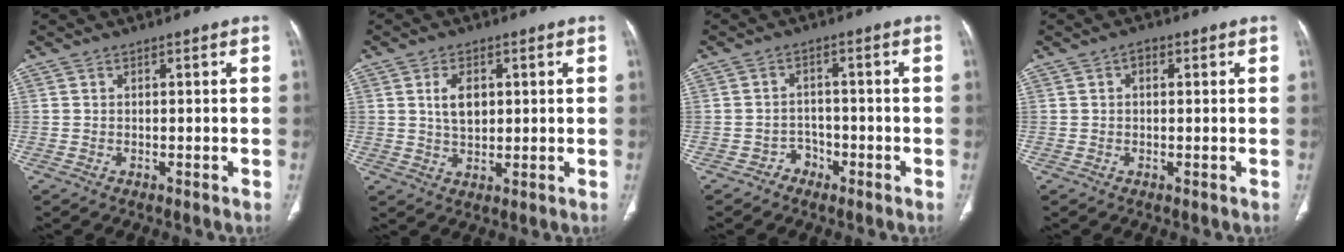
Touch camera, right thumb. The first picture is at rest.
{"total": 5.2, "force": [1.3, 3.2, 3.9], "torque": [-0.061, -0.006, 0.027]}
{"total": 2.9, "force": [-1.9, 2.2, 0.2], "torque": [0.009, 0.021, -0.035]}
{"total": 1.4, "force": [0.4, 0.9, 1.0], "torque": [-0.012, 0.003, 0.003]}